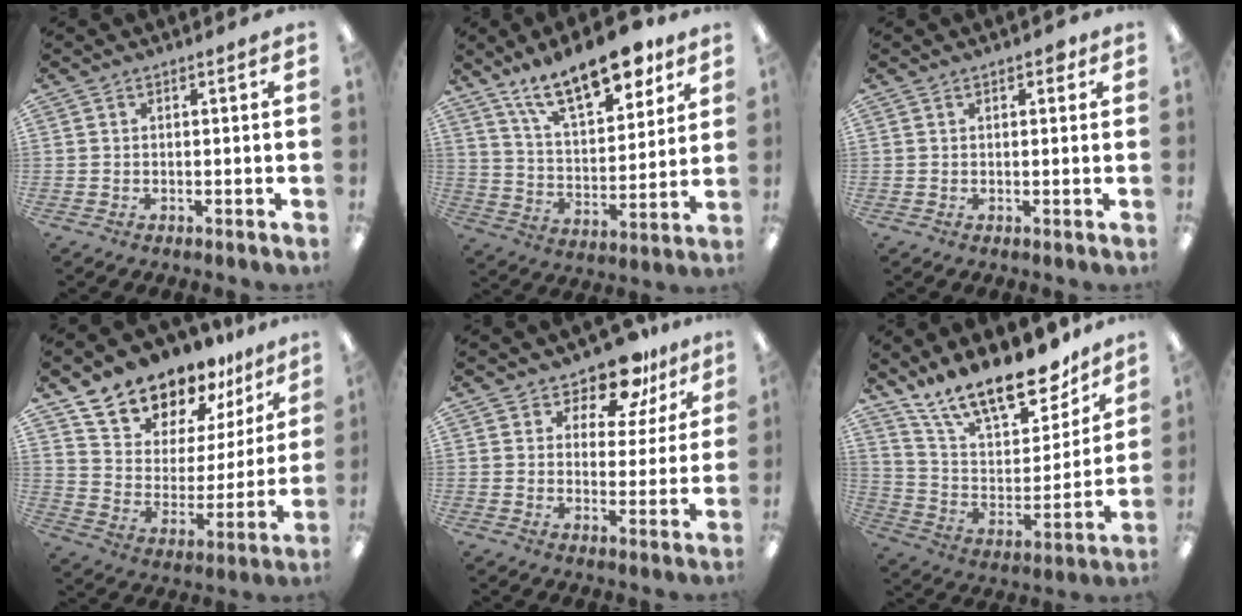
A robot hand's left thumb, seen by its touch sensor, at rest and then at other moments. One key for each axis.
{"total": 18.4, "fx": 13.1, "fy": 7.0, "fz": 10.7, "tx": -0.171, "ty": -0.069, "tz": 0.222}
{"total": 2.0, "fx": 1.0, "fy": 1.1, "fz": 1.3, "tx": -0.011, "ty": -0.001, "tz": 0.014}
{"total": 13.9, "fx": 12.8, "fy": 5.5, "fz": 0.9, "tx": -0.051, "ty": -0.119, "tz": 0.238}
{"total": 10.8, "fx": 8.9, "fy": 4.7, "fz": 4.0, "tx": -0.069, "ty": -0.059, "tz": 0.162}
{"total": 20.7, "fx": 16.3, "fy": 7.0, "fz": 10.6, "tx": -0.188, "ty": -0.110, "tz": 0.284}